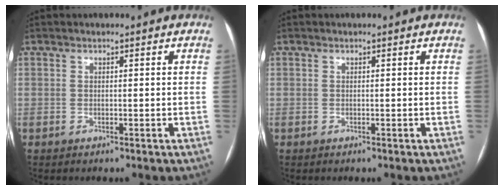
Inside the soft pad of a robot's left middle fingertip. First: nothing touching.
{"total": 0.0}